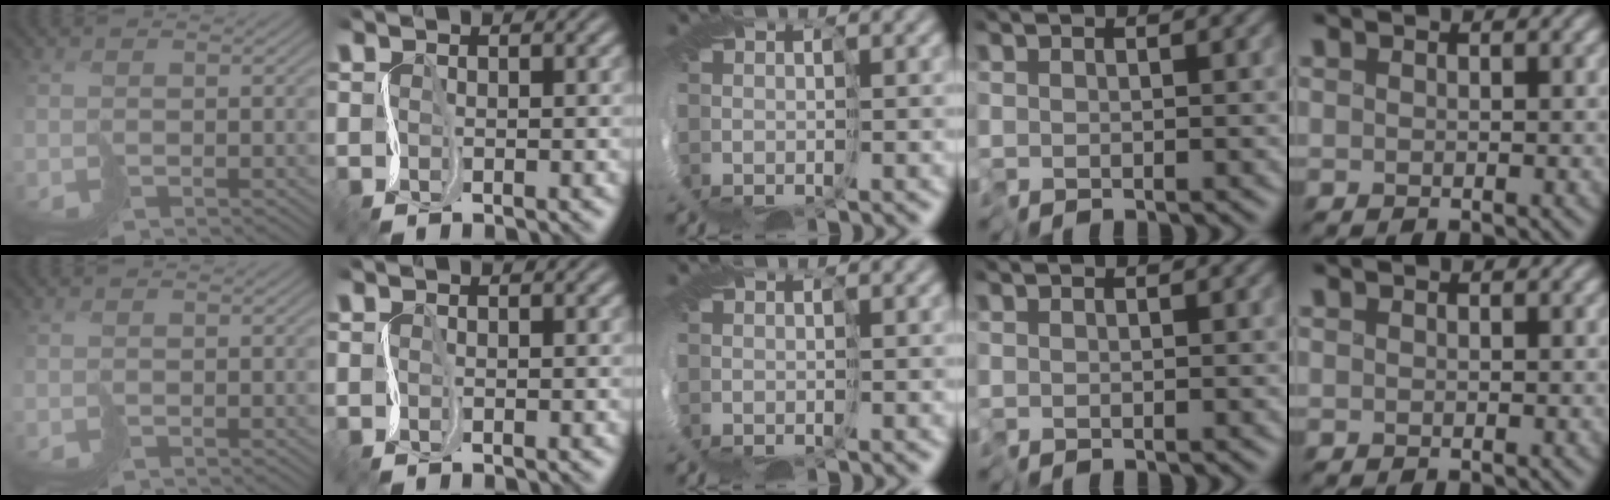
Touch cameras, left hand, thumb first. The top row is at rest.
{}